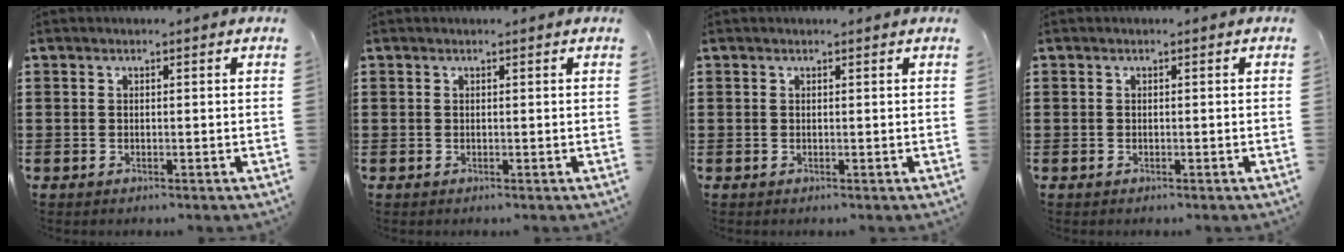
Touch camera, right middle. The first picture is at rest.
{"total": 0.0}
{"total": 0.0}
{"total": 0.0}